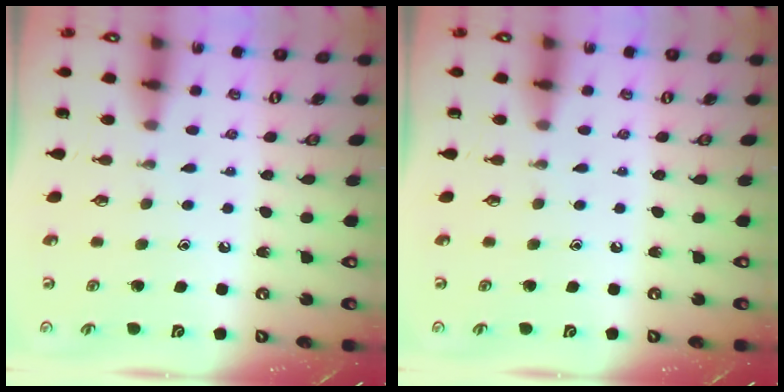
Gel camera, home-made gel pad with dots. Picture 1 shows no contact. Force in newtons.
{"total": 0.0}